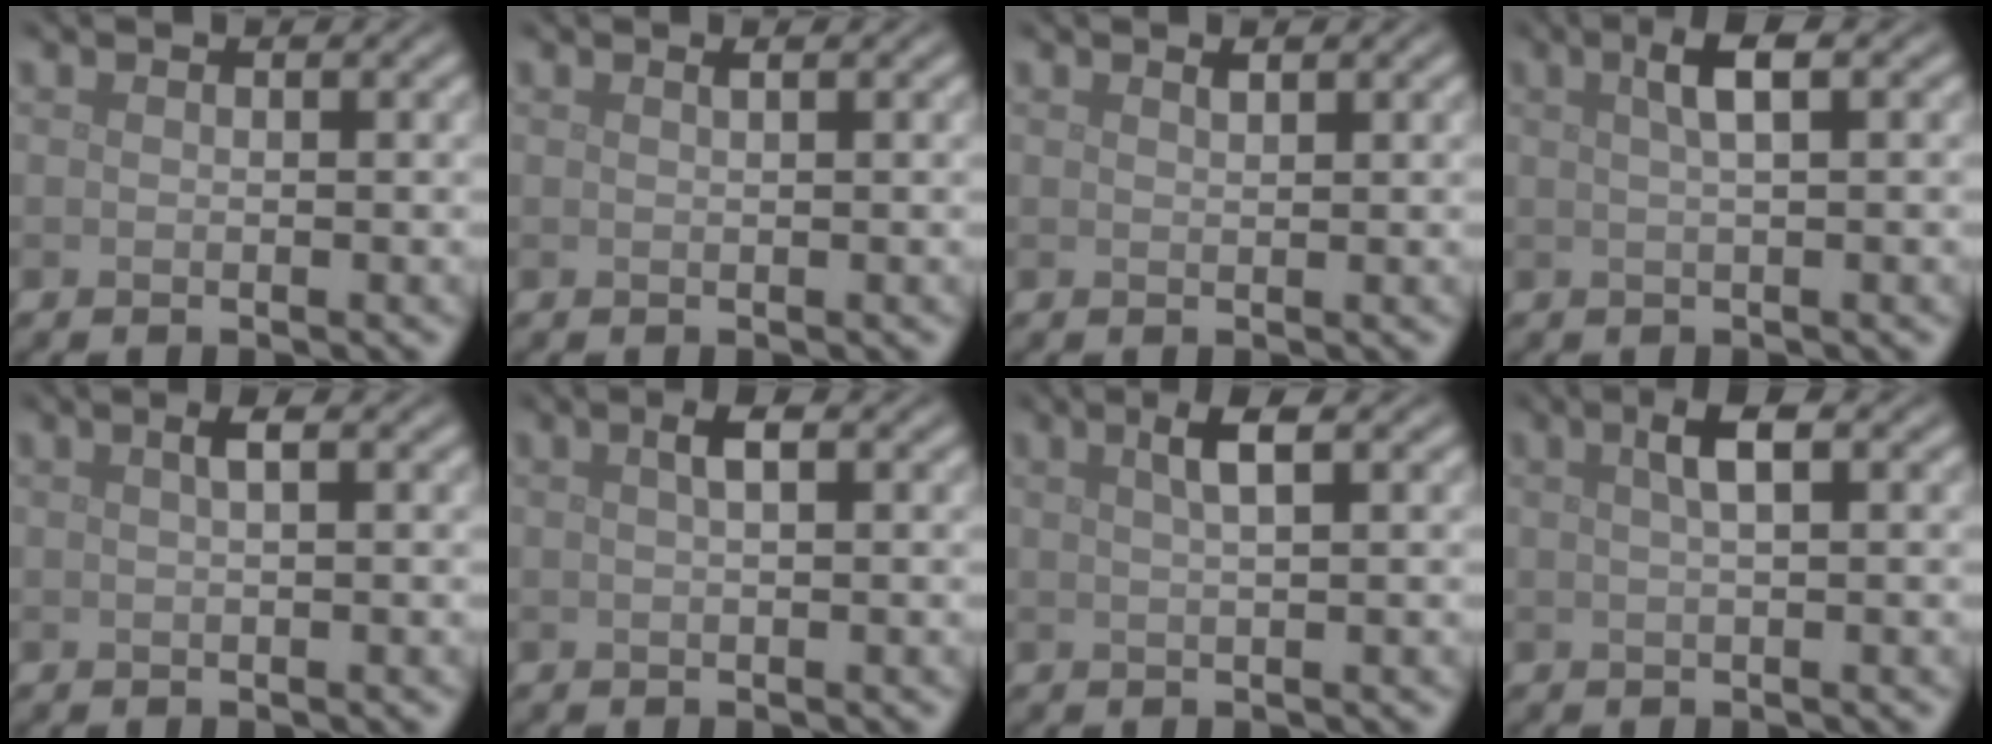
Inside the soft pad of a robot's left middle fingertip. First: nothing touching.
{"total": 0.7, "force": [0.3, 0.3, 0.6], "torque": [-0.002, 0.003, 0.005]}
{"total": 0.6, "force": [0.5, 0.1, 0.4], "torque": [-0.005, -0.002, 0.010]}
{"total": 2.9, "force": [1.0, 0.8, 2.6], "torque": [-0.033, 0.011, 0.014]}
{"total": 1.4, "force": [0.4, 0.4, 1.3], "torque": [-0.020, 0.009, 0.005]}
{"total": 1.6, "force": [0.5, 0.4, 1.4], "torque": [-0.024, 0.008, 0.009]}
{"total": 2.6, "force": [1.0, 0.7, 2.3], "torque": [-0.029, 0.010, 0.013]}
{"total": 2.6, "force": [0.8, 0.7, 2.3], "torque": [-0.031, 0.013, 0.011]}